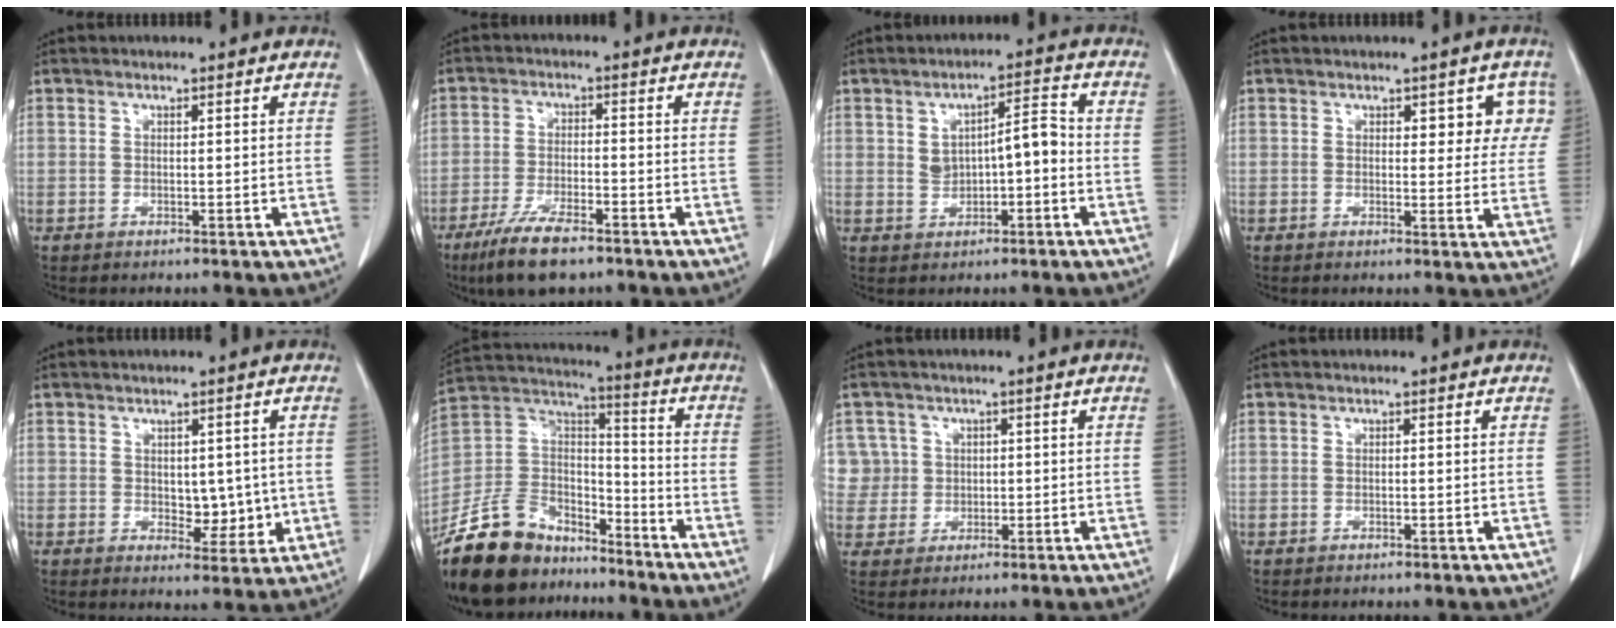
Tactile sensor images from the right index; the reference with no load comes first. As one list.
[{"total": 8.4, "force": [-6.0, 1.8, 5.7], "torque": [-0.107, -0.016, -0.104]}, {"total": 5.6, "force": [-0.2, 2.2, 5.1], "torque": [-0.083, 0.024, 0.003]}, {"total": 5.2, "force": [2.2, 2.8, 3.8], "torque": [-0.022, 0.008, 0.021]}, {"total": 3.7, "force": [-0.5, 2.3, 2.8], "torque": [-0.027, -0.001, 0.001]}, {"total": 17.0, "force": [-13.9, 8.0, 5.6], "torque": [-0.120, 0.038, -0.252]}, {"total": 5.5, "force": [1.1, 5.4, -0.4], "torque": [0.021, 0.020, 0.028]}, {"total": 0.0}]